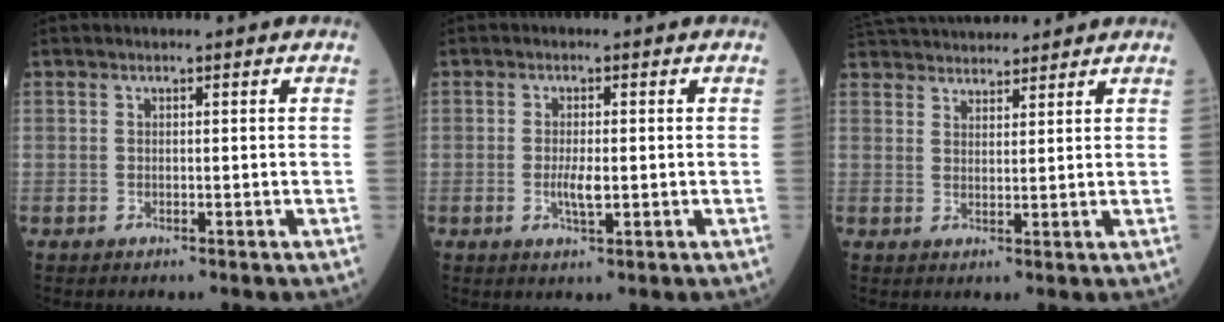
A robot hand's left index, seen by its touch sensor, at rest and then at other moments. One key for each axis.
{"total": 2.8, "fx": -0.3, "fy": 0.6, "fz": 2.7, "tx": -0.059, "ty": -0.003, "tz": -0.005}
{"total": 12.7, "fx": 11.9, "fy": 2.7, "fz": 3.7, "tx": -0.069, "ty": 0.042, "tz": 0.194}